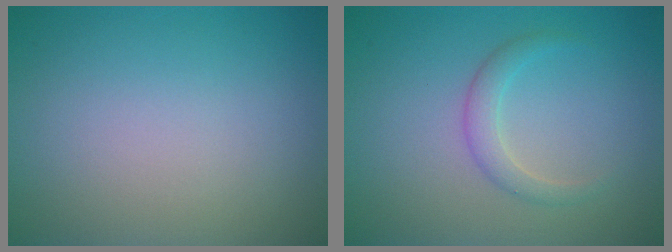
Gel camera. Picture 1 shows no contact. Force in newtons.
{"total": 1.7, "press": 1.7, "slide": 0.0}